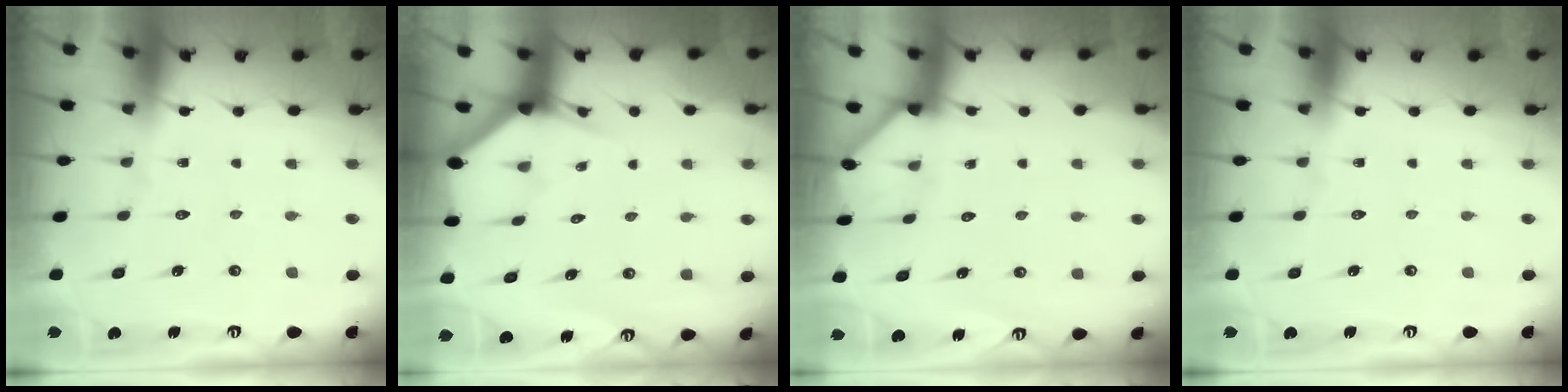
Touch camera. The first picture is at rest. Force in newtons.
{"total": 2.8, "press": 2.8, "slide": 0.1}
{"total": 2.0, "press": 2.0, "slide": 0.1}
{"total": 0.0}